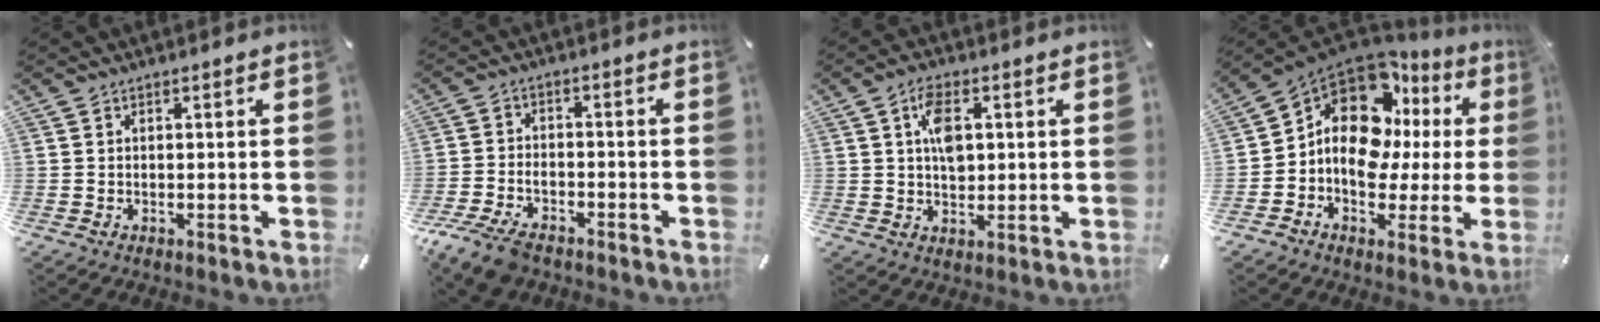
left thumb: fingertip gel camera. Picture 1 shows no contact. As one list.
[{"total": 7.3, "force": [-5.2, 3.6, 3.7], "torque": [-0.085, 0.019, -0.099]}, {"total": 6.5, "force": [1.5, 3.9, 4.9], "torque": [-0.080, 0.001, 0.021]}, {"total": 15.4, "force": [4.5, 11.1, 9.7], "torque": [-0.184, -0.038, 0.074]}]